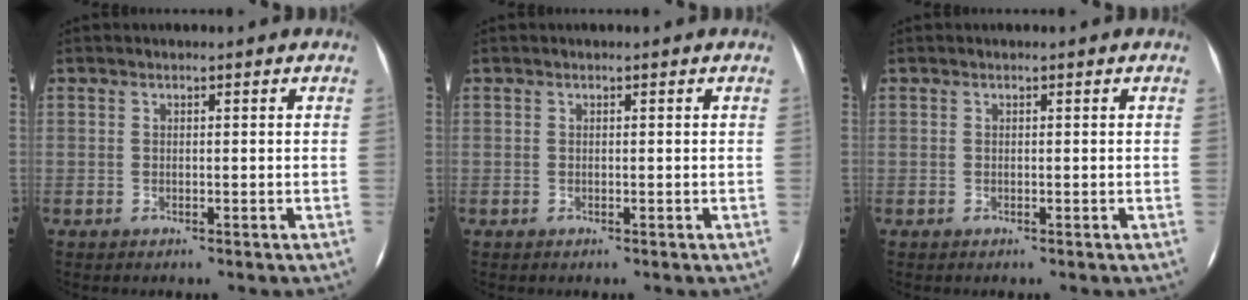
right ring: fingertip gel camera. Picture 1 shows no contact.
{"total": 0.0}
{"total": 0.0}